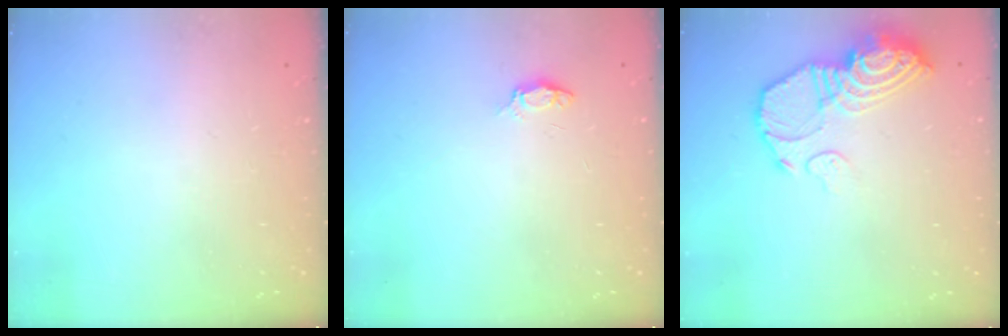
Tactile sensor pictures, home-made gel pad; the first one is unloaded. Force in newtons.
{"total": 3.6, "press": 3.6, "slide": 0.4}
{"total": 12.7, "press": 12.6, "slide": 1.1}